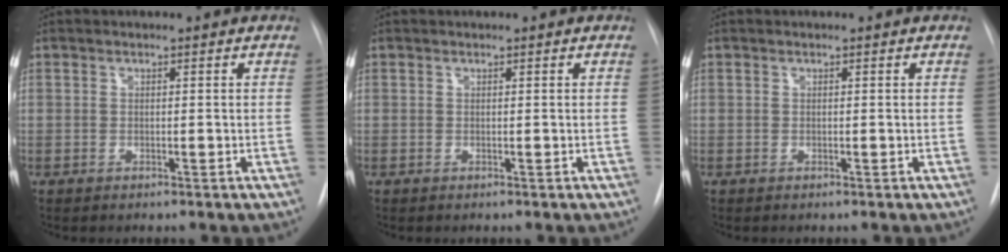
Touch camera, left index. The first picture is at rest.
{"total": 0.0}
{"total": 0.0}